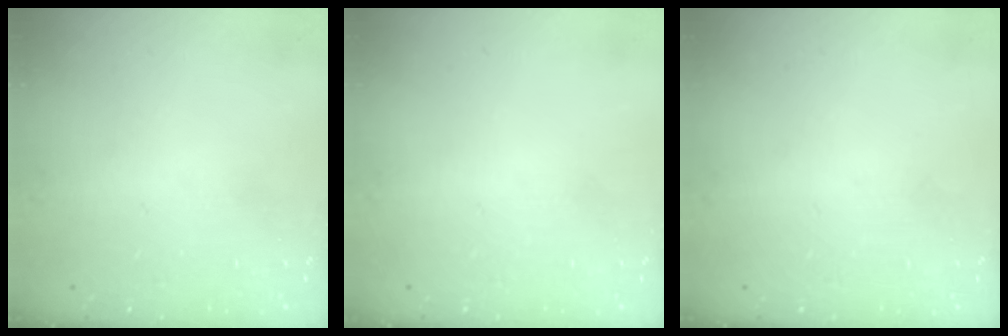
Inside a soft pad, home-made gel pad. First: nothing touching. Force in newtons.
{"total": 0.0}
{"total": 0.0}